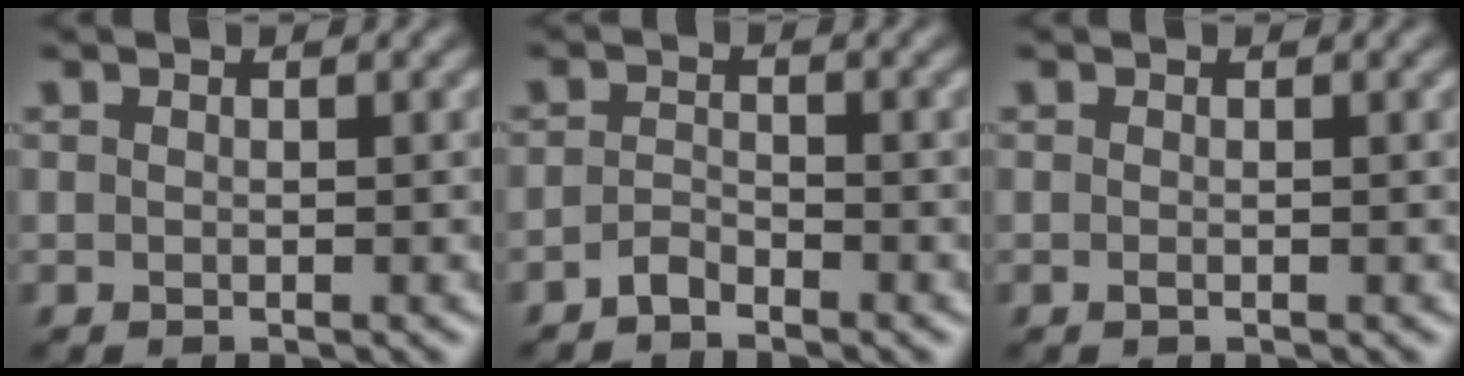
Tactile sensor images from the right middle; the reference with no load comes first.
{"total": 1.3, "force": [-1.1, 0.4, 0.5], "torque": [-0.012, 0.004, -0.025]}
{"total": 0.0}